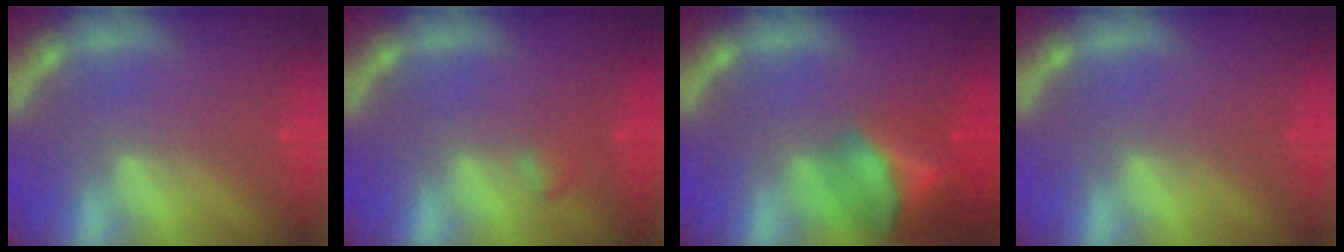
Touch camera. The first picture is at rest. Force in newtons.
{"total": 0.9}
{"total": 10.0}
{"total": 0.0}